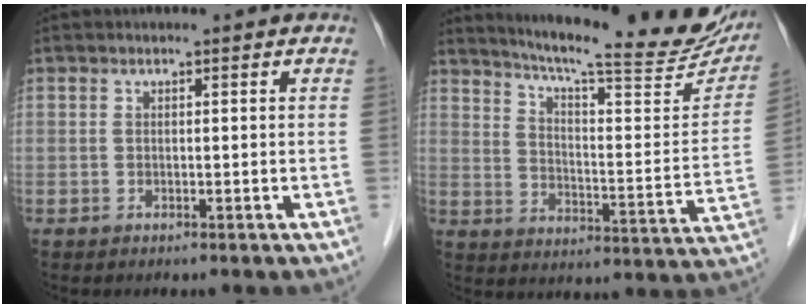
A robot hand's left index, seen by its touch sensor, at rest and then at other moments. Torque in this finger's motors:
{"motor_torque": [-1.06, -1.08, 0.29, 0.07]}